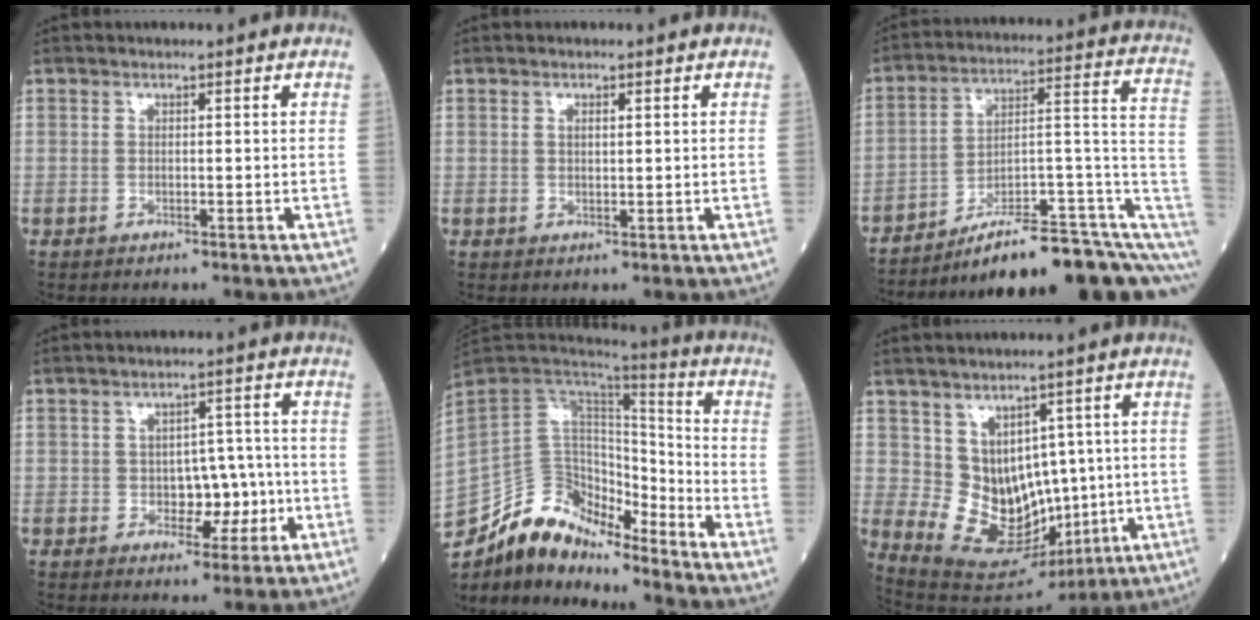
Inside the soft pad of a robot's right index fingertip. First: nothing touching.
{"total": 1.0, "force": [0.4, 0.3, 0.9], "torque": [-0.022, 0.000, 0.006]}
{"total": 19.5, "force": [-11.6, 3.5, 15.3], "torque": [-0.146, 0.059, -0.167]}
{"total": 5.4, "force": [-1.6, 3.3, 4.0], "torque": [-0.053, 0.017, -0.017]}
{"total": 14.6, "force": [-13.4, 4.8, 3.2], "torque": [-0.051, 0.069, -0.236]}
{"total": 11.0, "force": [0.2, 8.0, 7.6], "torque": [-0.125, 0.021, 0.038]}